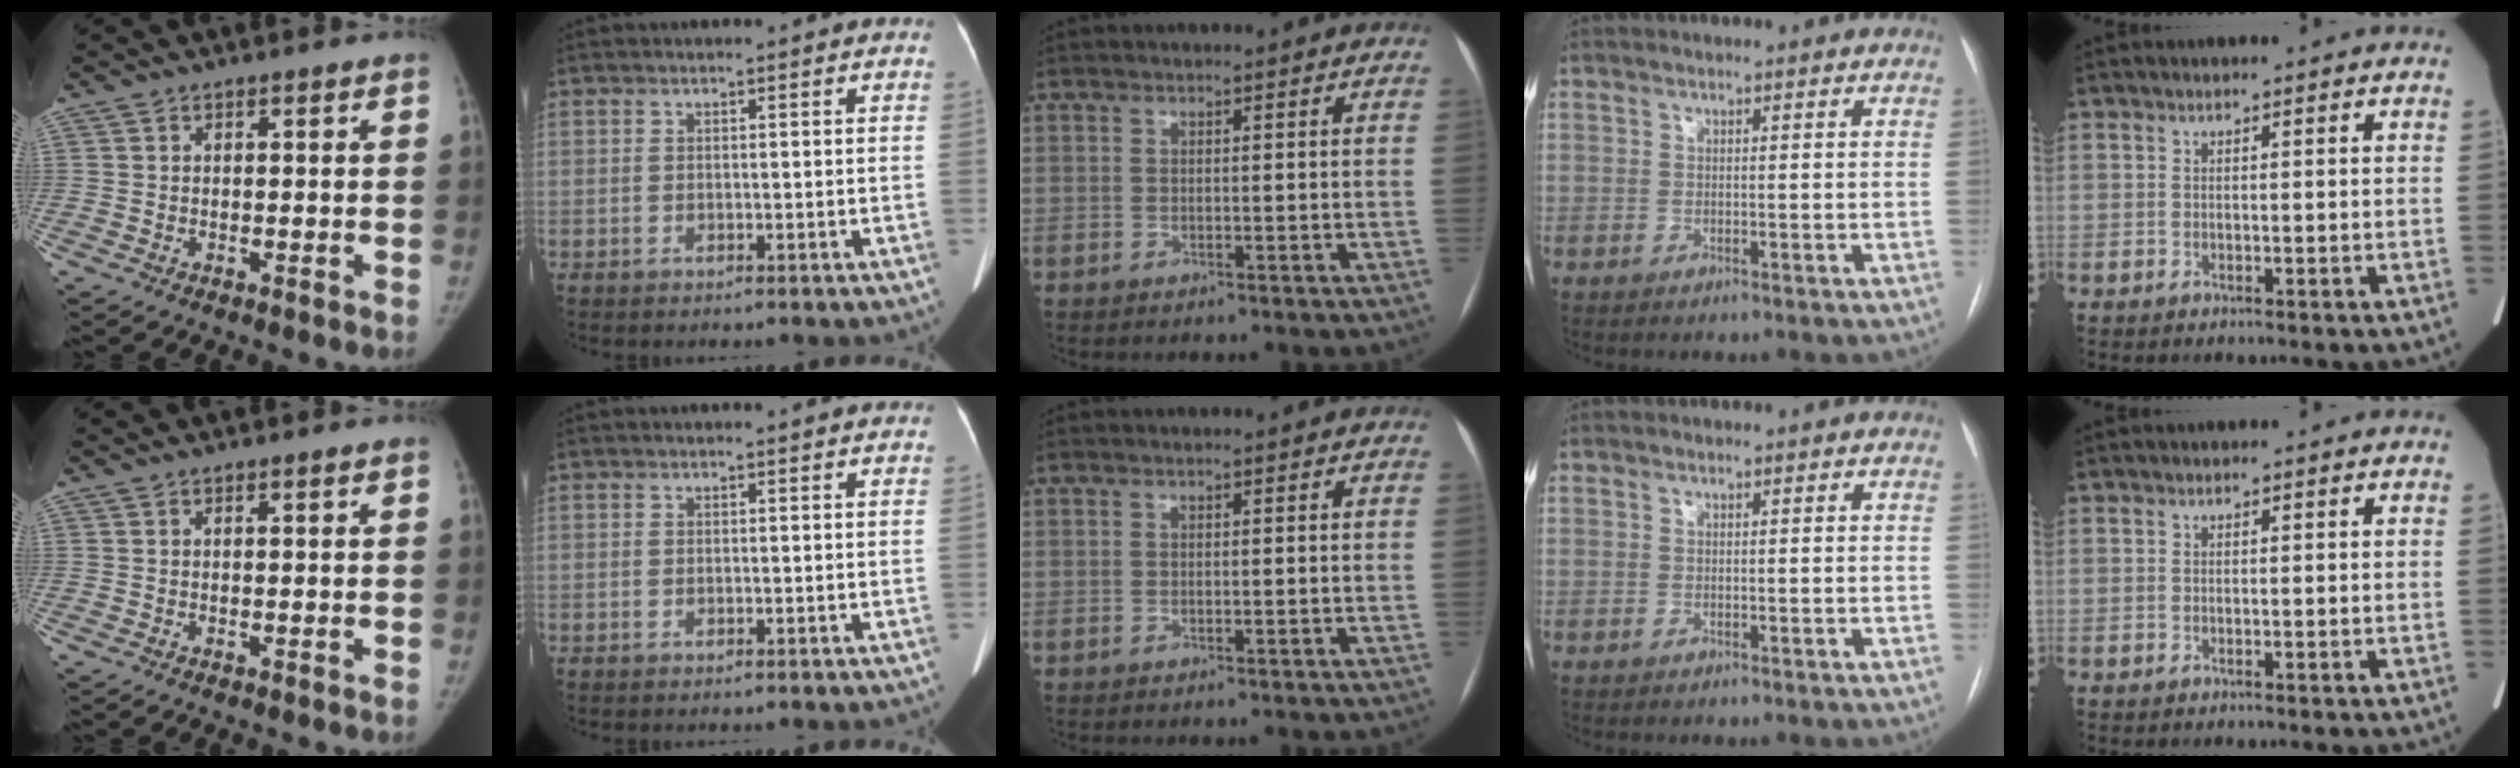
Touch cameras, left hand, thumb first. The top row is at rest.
{"thumb": {"total": 0.6, "force": [0.3, -0.1, 0.5], "torque": [-0.011, 0.000, 0.007]}, "index": {"total": 0.5, "force": [0.5, 0.1, 0.1], "torque": [-0.005, 0.001, 0.004]}}